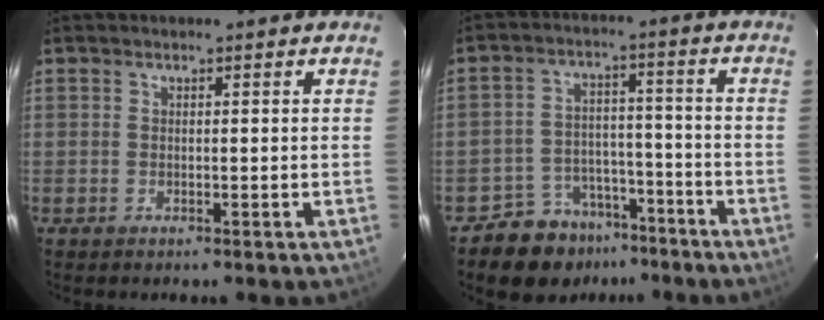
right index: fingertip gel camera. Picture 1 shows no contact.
{"total": 9.4, "force": [-7.0, 6.1, 1.4], "torque": [-0.036, 0.034, -0.096]}